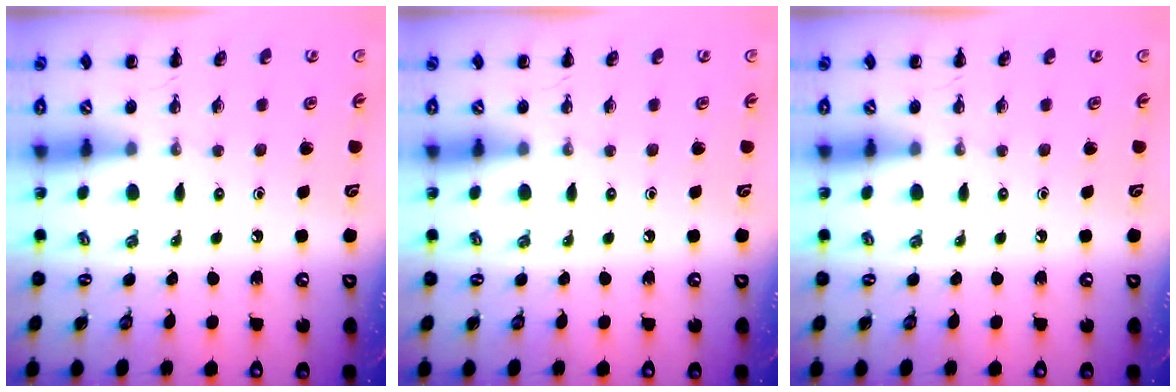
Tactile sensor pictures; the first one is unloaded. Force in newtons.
{"total": 0.0}
{"total": 0.0}